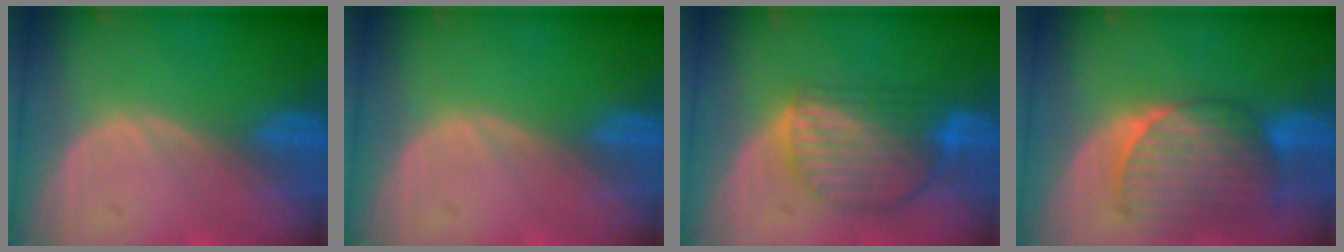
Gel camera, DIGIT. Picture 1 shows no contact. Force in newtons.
{"total": 0.0}
{"total": 8.6, "press": 7.5, "slide": 4.1}
{"total": 9.1, "press": 8.4, "slide": 3.5}